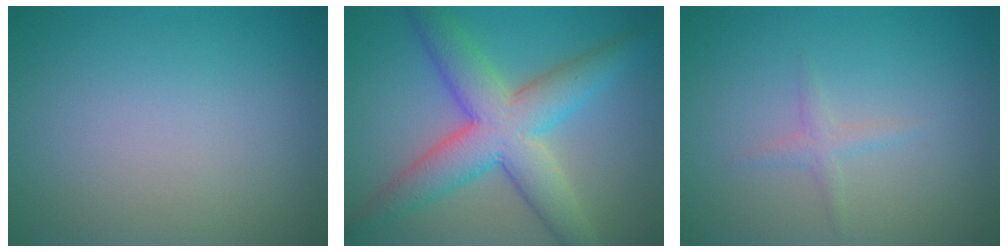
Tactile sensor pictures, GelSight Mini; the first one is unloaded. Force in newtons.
{"total": 7.8, "press": 7.8, "slide": 0.3}
{"total": 1.1, "press": 1.1, "slide": 0.0}